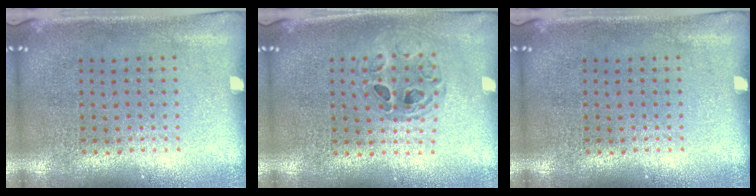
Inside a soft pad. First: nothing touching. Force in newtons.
{"total": 0.8, "press": 0.7, "slide": 0.1}
{"total": 0.0}